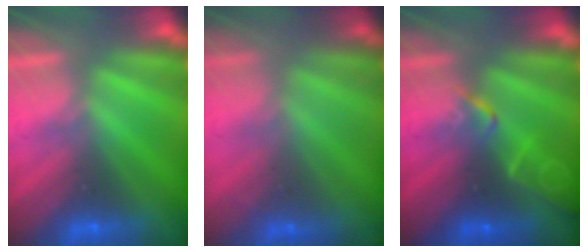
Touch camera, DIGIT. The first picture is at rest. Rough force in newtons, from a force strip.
{"total": 1.6}
{"total": 2.1}